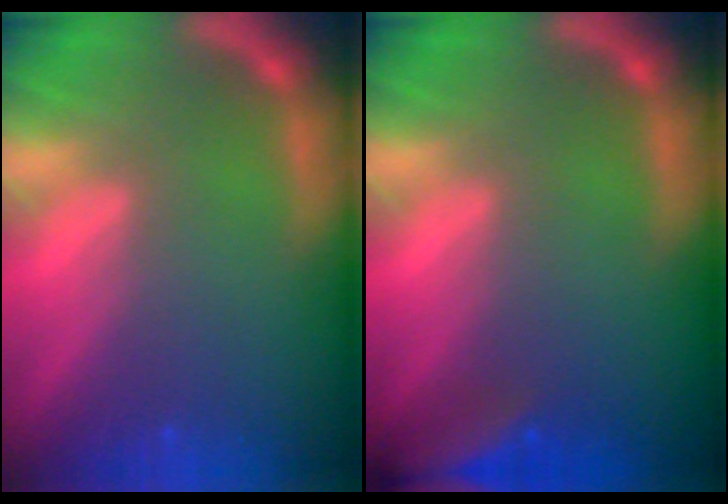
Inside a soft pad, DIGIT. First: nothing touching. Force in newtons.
{"total": 6.5}